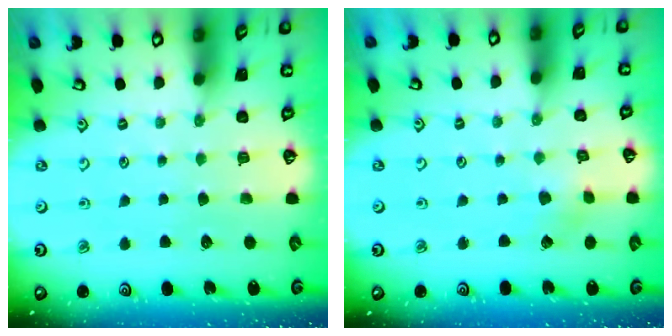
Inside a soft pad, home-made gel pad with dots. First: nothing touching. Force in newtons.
{"total": 1.7, "press": 1.7, "slide": 0.1}